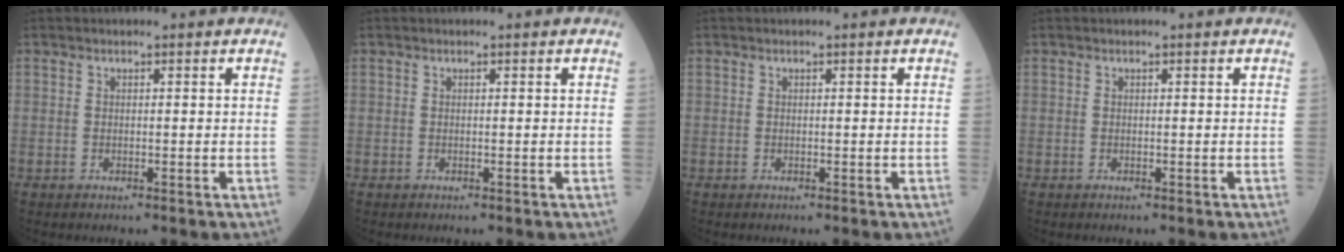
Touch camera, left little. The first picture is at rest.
{"total": 0.0}
{"total": 0.0}
{"total": 0.0}